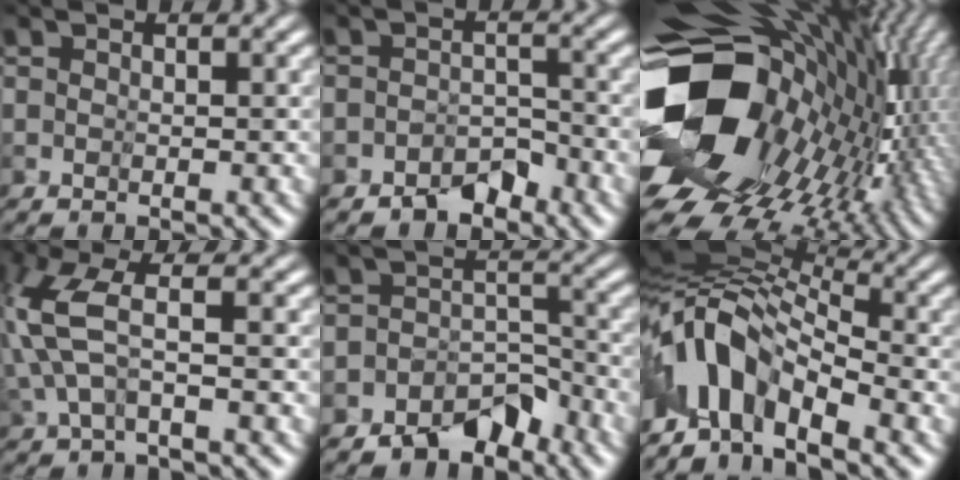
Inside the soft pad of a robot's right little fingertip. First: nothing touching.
{"total": 3.6, "force": [-3.2, -0.4, -1.5], "torque": [0.034, 0.003, -0.057]}
{"total": 16.6, "force": [-2.3, 12.2, 11.0], "torque": [-0.245, -0.021, -0.027]}
{"total": 4.1, "force": [0.5, 0.6, 4.0], "torque": [-0.122, 0.014, 0.002]}
{"total": 5.7, "force": [-5.4, 1.3, -1.3], "torque": [0.053, 0.012, -0.098]}
{"total": 5.7, "force": [-4.0, 2.0, 3.4], "torque": [-0.057, 0.018, -0.086]}